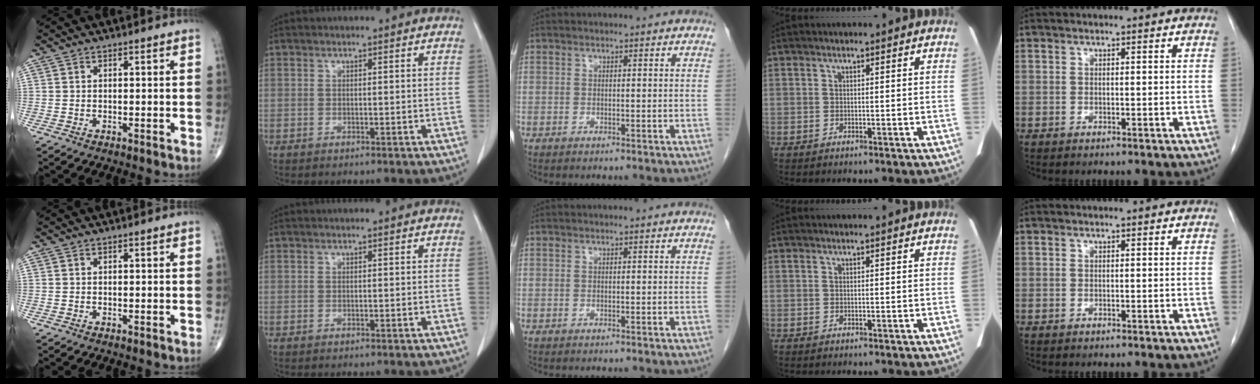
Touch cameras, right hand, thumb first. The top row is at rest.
{}